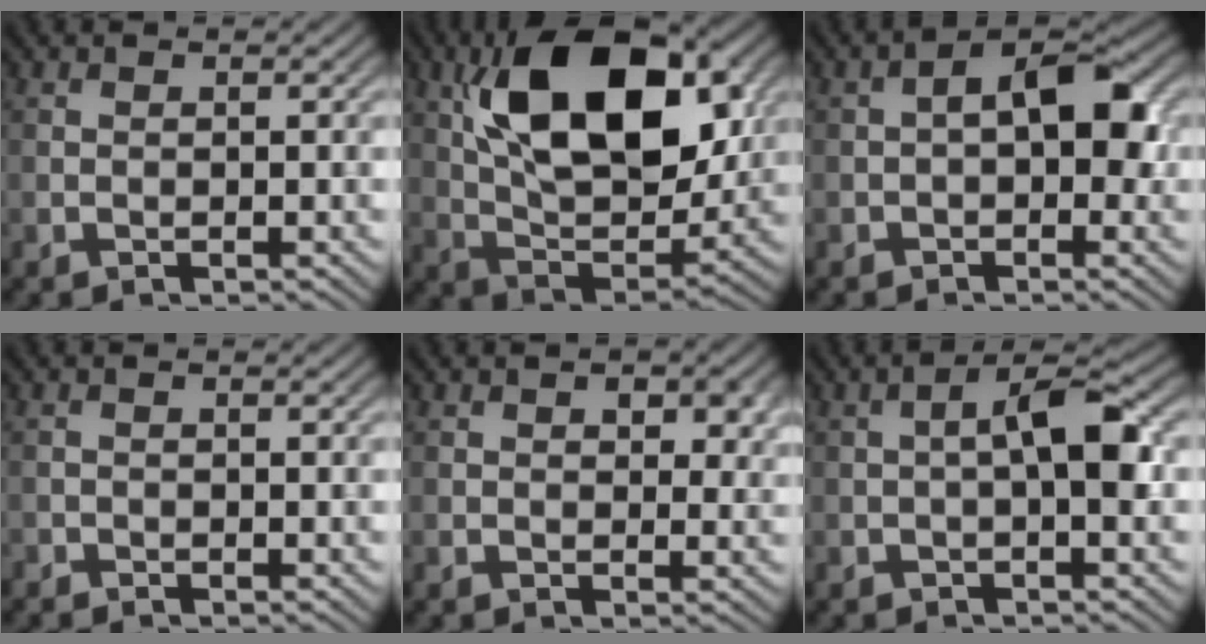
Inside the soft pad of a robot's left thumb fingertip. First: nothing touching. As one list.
[{"total": 16.2, "force": [5.5, 8.8, 12.5], "torque": [-0.223, 0.002, 0.097]}, {"total": 6.3, "force": [0.1, 3.3, 5.3], "torque": [-0.071, 0.012, -0.007]}, {"total": 0.6, "force": [-0.6, 0.2, 0.1], "torque": [0.001, -0.001, -0.011]}, {"total": 3.6, "force": [1.3, 2.0, 2.6], "torque": [-0.033, -0.003, 0.021]}, {"total": 5.0, "force": [-0.2, 1.4, 4.8], "torque": [-0.080, 0.017, -0.010]}]